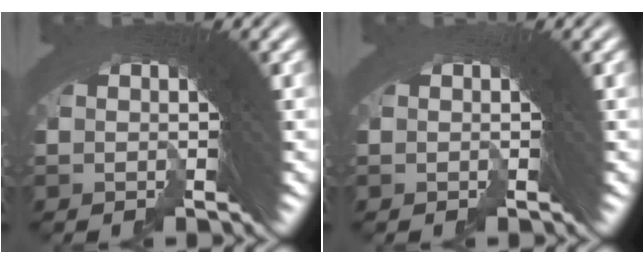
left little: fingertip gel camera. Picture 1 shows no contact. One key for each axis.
{"total": 0.7, "fx": -0.2, "fy": -0.4, "fz": -0.5, "tx": 0.003, "ty": -0.002, "tz": -0.003}